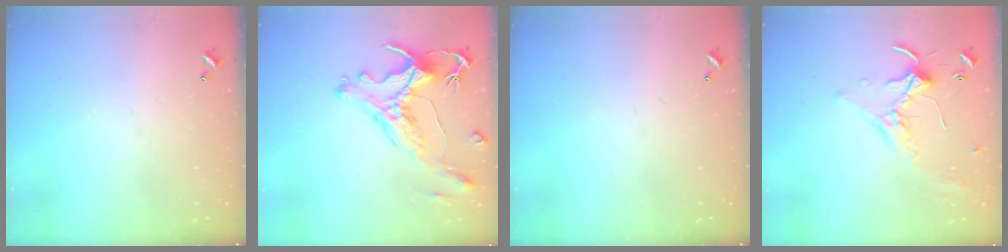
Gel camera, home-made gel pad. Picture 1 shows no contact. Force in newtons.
{"total": 1.9, "press": 1.4, "slide": 1.2}
{"total": 0.0}
{"total": 0.9, "press": 0.8, "slide": 0.4}